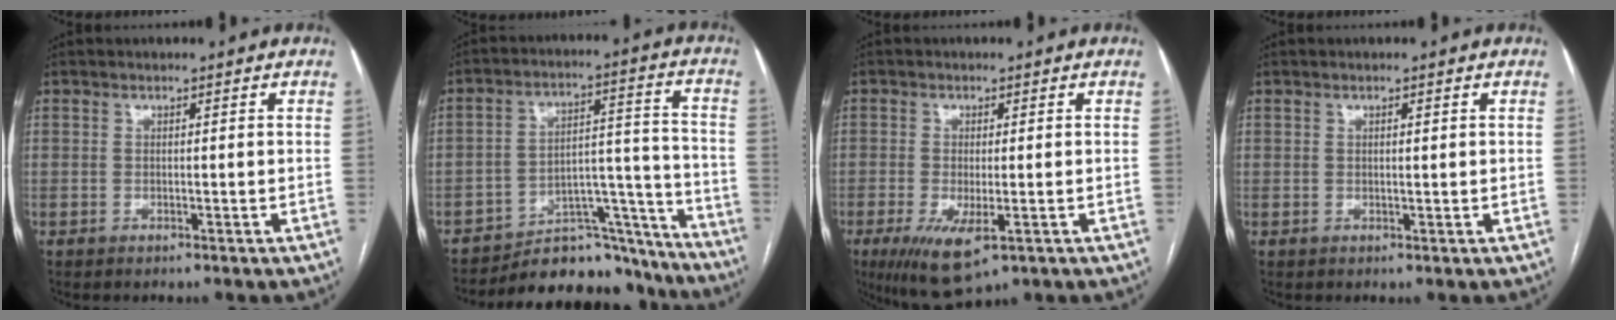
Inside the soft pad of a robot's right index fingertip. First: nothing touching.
{"total": 16.7, "force": [-15.7, 5.3, 2.5], "torque": [-0.012, 0.063, -0.226]}
{"total": 8.1, "force": [-3.7, 2.7, 6.8], "torque": [-0.116, -0.022, -0.052]}
{"total": 0.7, "force": [0.3, 0.2, 0.7], "torque": [-0.011, 0.000, 0.004]}